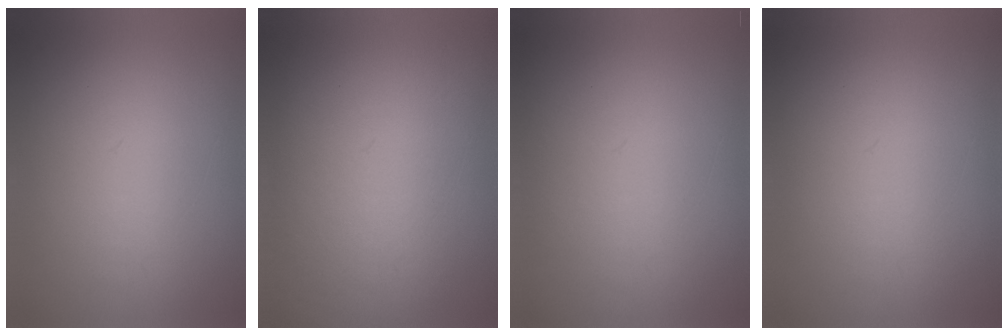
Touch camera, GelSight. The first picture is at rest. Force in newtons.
{"total": 3.8}
{"total": 1.5}
{"total": 0.0}